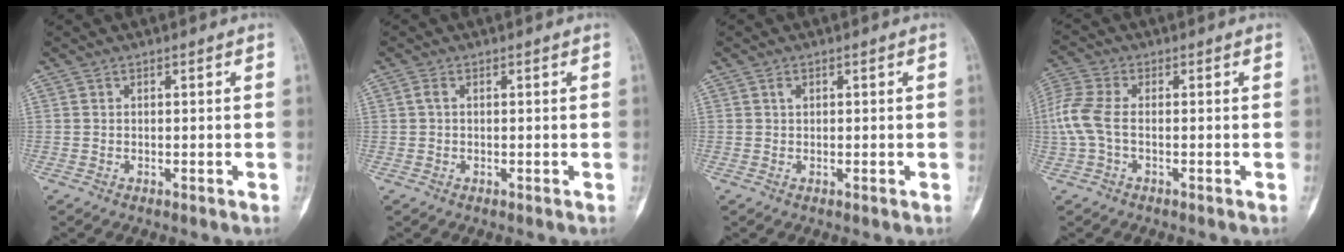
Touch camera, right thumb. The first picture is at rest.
{"total": 0.8, "force": [0.1, 0.4, 0.6], "torque": [-0.015, 0.000, 0.000]}
{"total": 0.9, "force": [0.3, 0.7, 0.5], "torque": [-0.006, 0.001, 0.004]}
{"total": 7.4, "force": [-0.6, 3.8, 6.4], "torque": [-0.166, 0.013, -0.019]}